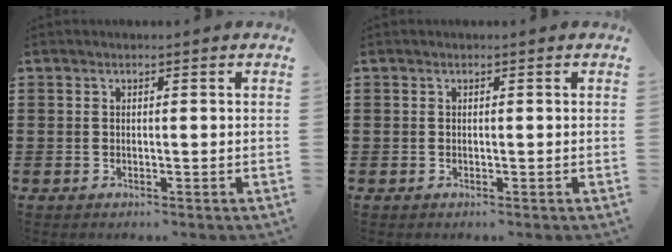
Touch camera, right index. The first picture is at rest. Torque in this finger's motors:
{"motor_torque": [-0.10, 0.06, 0.00, -0.01]}